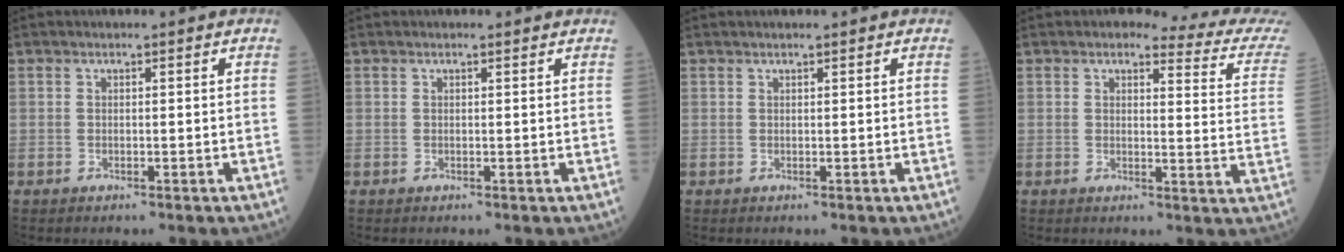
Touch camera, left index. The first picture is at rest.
{"total": 0.9, "force": [0.7, 0.3, 0.3], "torque": [-0.013, 0.007, 0.012]}
{"total": 1.3, "force": [1.1, 0.3, 0.6], "torque": [-0.011, 0.008, 0.017]}
{"total": 10.8, "force": [10.2, 0.8, 3.6], "torque": [-0.031, -0.060, 0.086]}